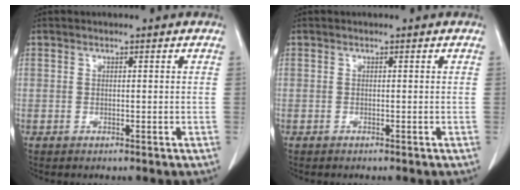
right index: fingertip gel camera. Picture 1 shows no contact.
{"total": 0.0}